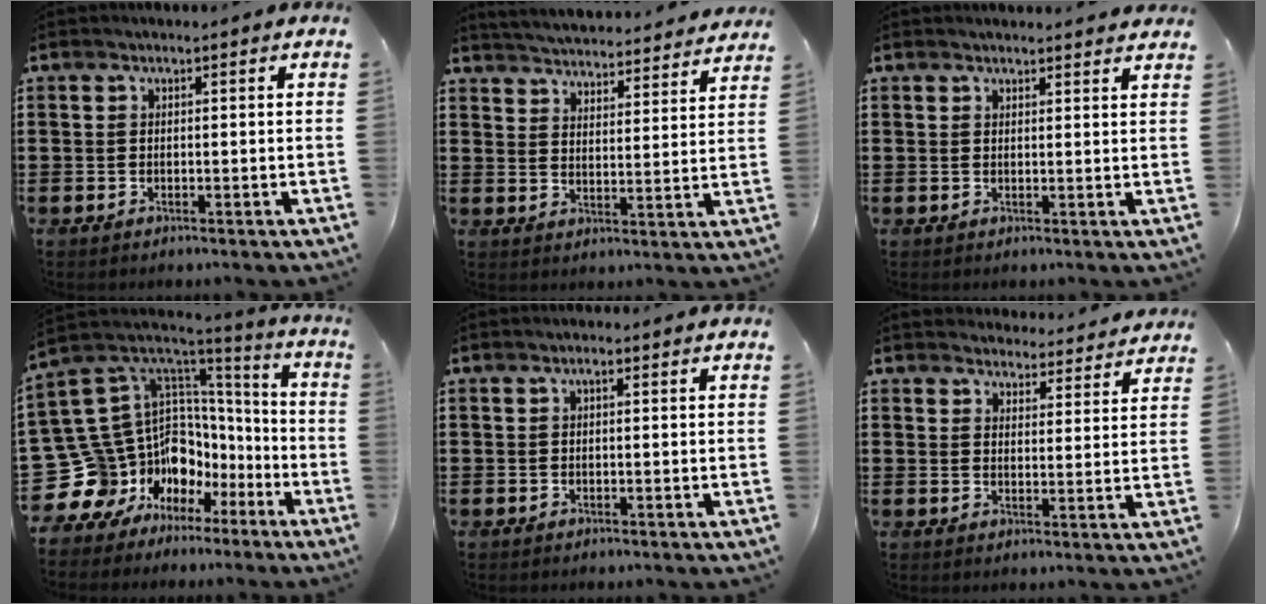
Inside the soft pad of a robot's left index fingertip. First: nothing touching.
{"total": 4.2, "force": [4.2, -0.5, -0.2], "torque": [-0.019, -0.036, 0.069]}
{"total": 1.4, "force": [1.4, 0.1, 0.2], "torque": [-0.007, 0.001, 0.027]}
{"total": 12.3, "force": [-4.4, 11.1, 2.9], "torque": [-0.110, -0.039, -0.040]}
{"total": 1.0, "force": [-0.1, 0.3, 0.9], "torque": [-0.018, 0.001, -0.001]}
{"total": 4.1, "force": [4.1, 0.4, 0.0], "torque": [-0.008, -0.023, 0.072]}